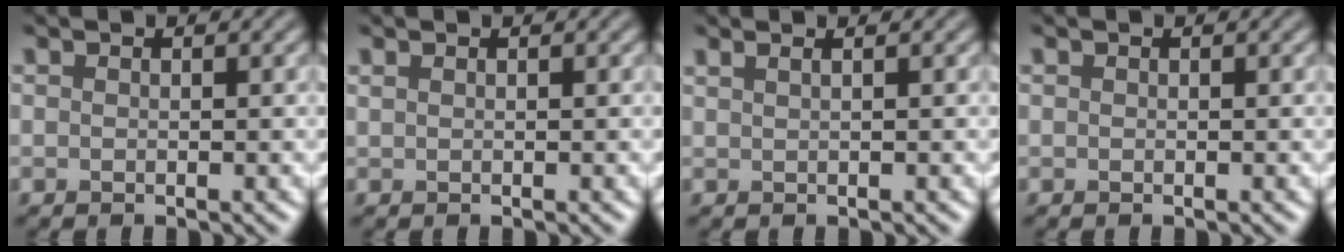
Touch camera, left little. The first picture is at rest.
{"total": 0.0}
{"total": 0.7, "force": [0.6, -0.1, 0.4], "torque": [-0.008, 0.003, 0.006]}
{"total": 0.0}